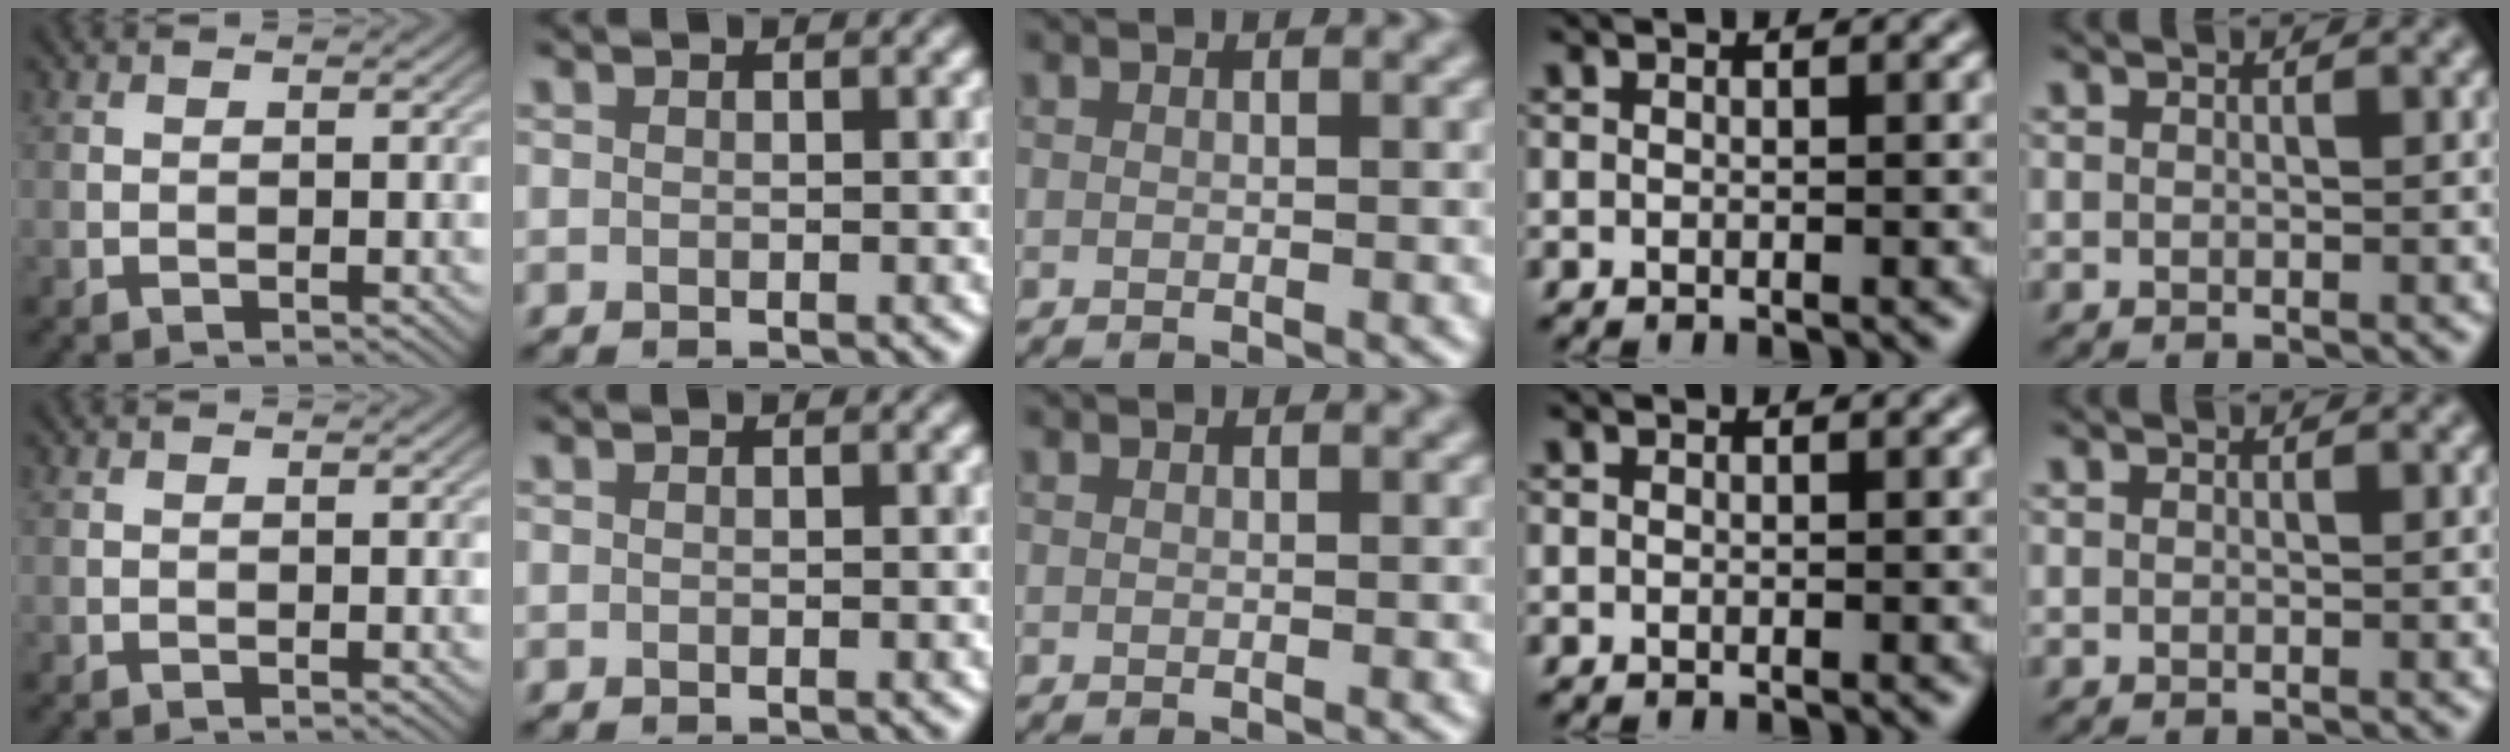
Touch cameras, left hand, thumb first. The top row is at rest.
{}